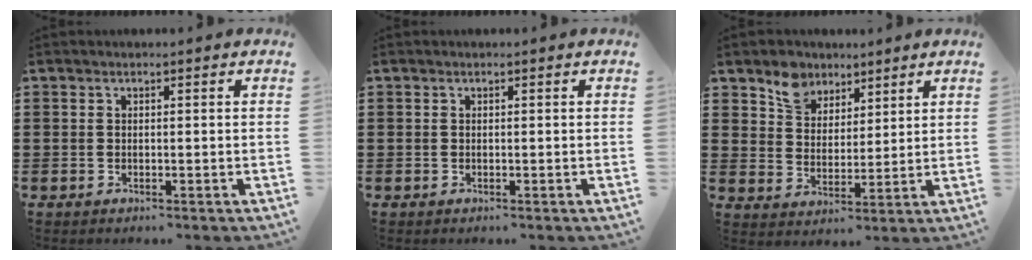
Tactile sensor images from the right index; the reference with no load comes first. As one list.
[{"total": 0.0}, {"total": 6.1, "force": [4.5, 4.0, 1.0], "torque": [-0.039, 0.002, 0.083]}]